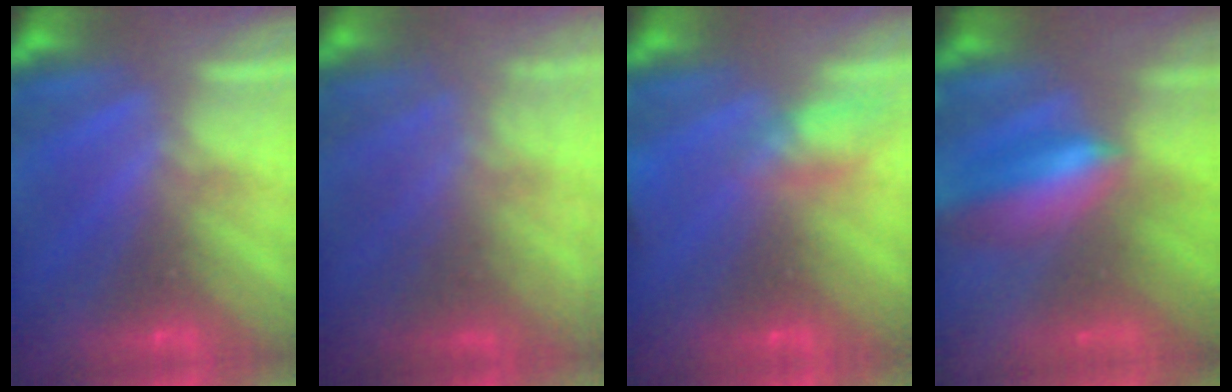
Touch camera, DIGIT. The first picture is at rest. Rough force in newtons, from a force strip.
{"total": 7.4}
{"total": 4.6}
{"total": 6.1}